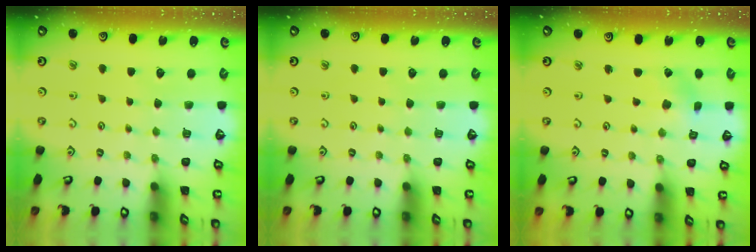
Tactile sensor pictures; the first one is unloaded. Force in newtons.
{"total": 0.0}
{"total": 0.5, "press": 0.5, "slide": 0.2}